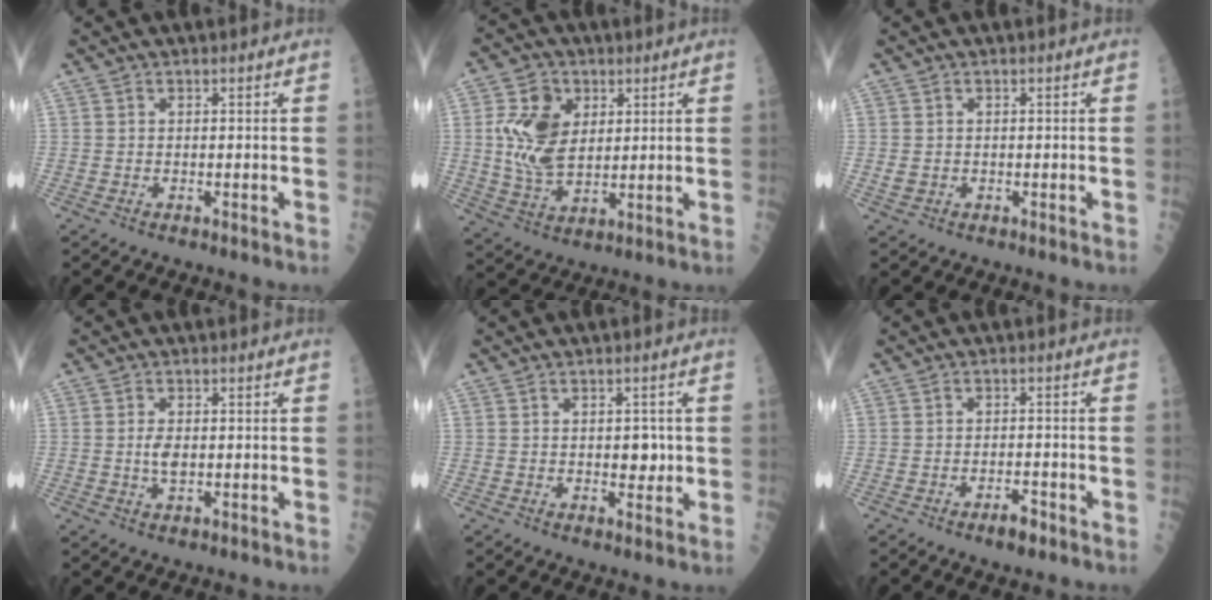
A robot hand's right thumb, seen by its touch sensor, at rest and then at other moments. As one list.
[{"total": 11.7, "force": [2.6, 7.8, 8.3], "torque": [-0.139, -0.010, 0.053]}, {"total": 1.4, "force": [-0.1, 1.2, 0.7], "torque": [-0.007, 0.003, 0.004]}, {"total": 3.0, "force": [0.0, 1.5, 2.6], "torque": [-0.045, -0.002, 0.002]}, {"total": 3.4, "force": [0.0, 2.2, 2.6], "torque": [-0.013, 0.000, 0.002]}, {"total": 3.0, "force": [-1.9, 1.1, 2.0], "torque": [-0.024, 0.014, -0.031]}]